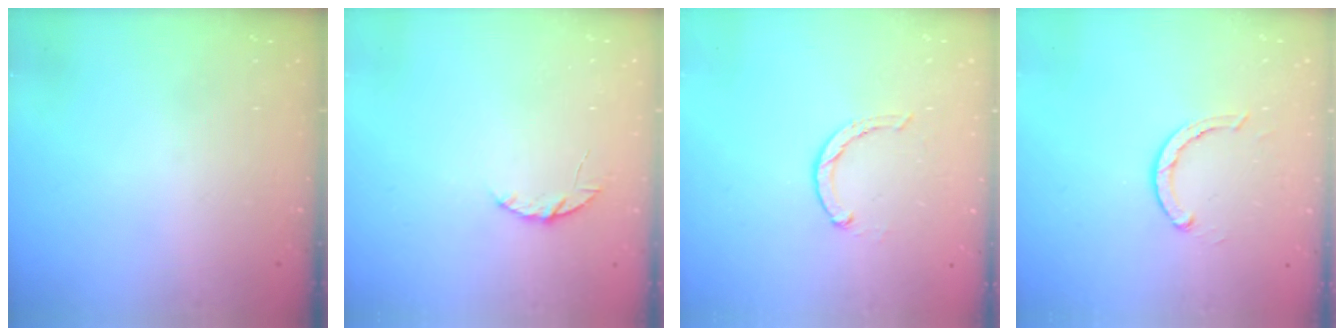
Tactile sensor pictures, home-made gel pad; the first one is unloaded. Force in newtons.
{"total": 3.8, "press": 3.8, "slide": 0.5}
{"total": 1.7, "press": 1.6, "slide": 0.3}
{"total": 2.9, "press": 2.9, "slide": 0.5}